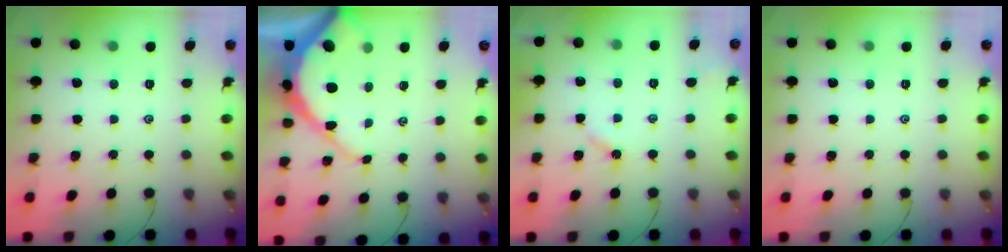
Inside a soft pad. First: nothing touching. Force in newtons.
{"total": 10.2, "press": 10.1, "slide": 1.1}
{"total": 2.0, "press": 2.0, "slide": 0.3}
{"total": 0.0}